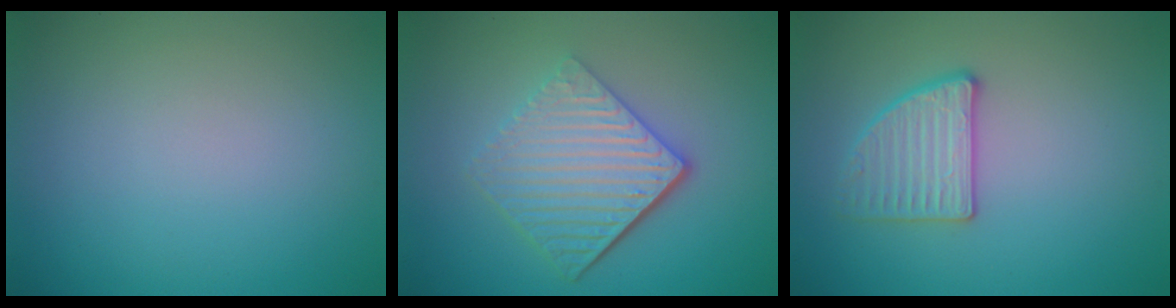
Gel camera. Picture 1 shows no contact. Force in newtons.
{"total": 5.9, "press": 4.0, "slide": 4.3}
{"total": 2.8, "press": 2.8, "slide": 0.3}